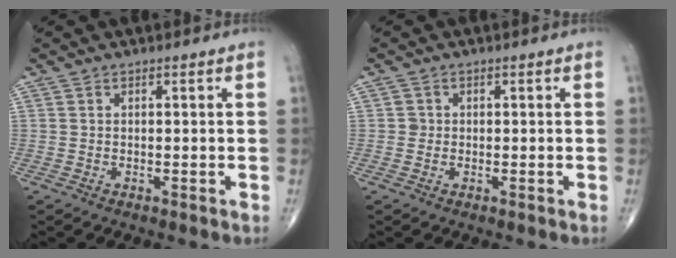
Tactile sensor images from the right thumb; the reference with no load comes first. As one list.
[{"total": 1.1, "force": [0.0, 1.1, 0.1], "torque": [0.006, 0.003, -0.001]}]